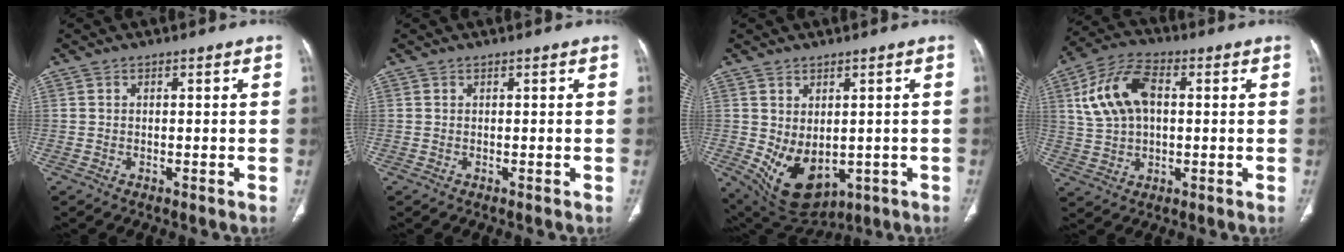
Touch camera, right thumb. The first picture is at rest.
{"total": 0.0}
{"total": 11.1, "force": [-1.7, 7.2, 8.2], "torque": [-0.124, -0.007, 0.006]}
{"total": 12.6, "force": [2.5, 7.7, 9.8], "torque": [-0.188, 0.019, 0.044]}